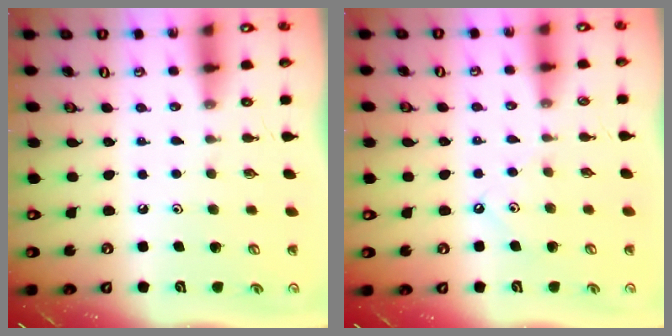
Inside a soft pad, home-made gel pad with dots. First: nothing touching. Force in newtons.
{"total": 3.0, "press": 3.0, "slide": 0.4}